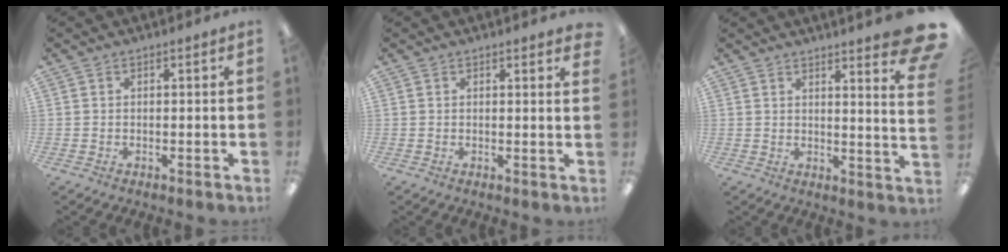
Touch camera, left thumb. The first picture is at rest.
{"total": 1.1, "force": [1.0, 0.0, 0.5], "torque": [0.004, -0.007, 0.014]}
{"total": 7.6, "force": [5.5, 0.5, 5.2], "torque": [-0.066, -0.052, 0.089]}